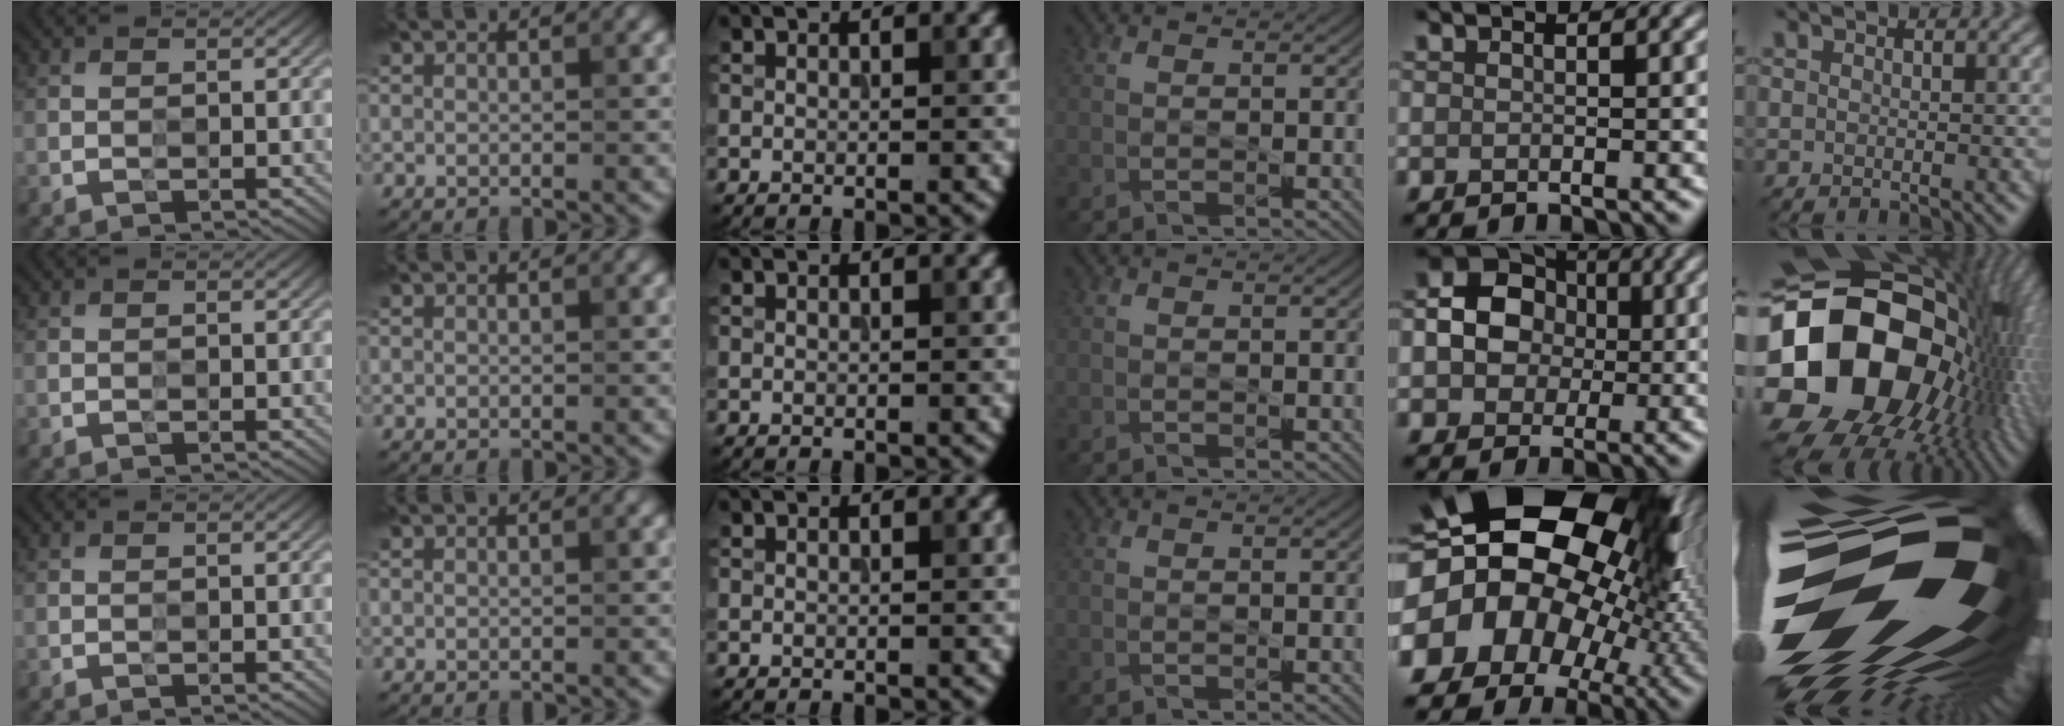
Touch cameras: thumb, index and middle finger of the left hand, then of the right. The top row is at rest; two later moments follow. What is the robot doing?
{"motion": "press", "object": "button"}